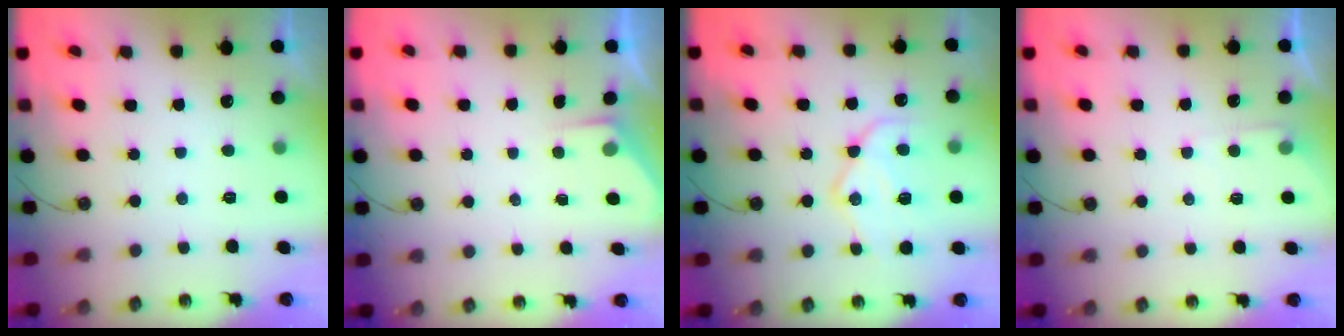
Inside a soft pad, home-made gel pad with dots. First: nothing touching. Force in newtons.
{"total": 2.4, "press": 2.3, "slide": 0.4}
{"total": 16.7, "press": 16.6, "slide": 1.4}
{"total": 3.3, "press": 3.2, "slide": 0.5}